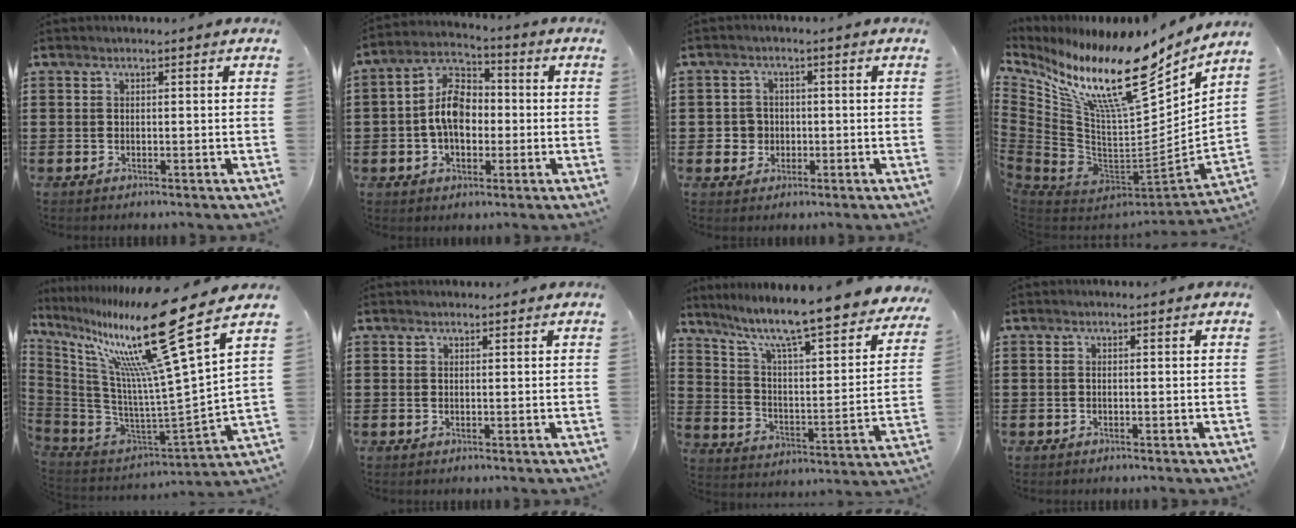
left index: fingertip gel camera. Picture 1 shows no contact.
{"total": 8.4, "force": [-0.7, 5.7, 6.1], "torque": [-0.141, 0.014, -0.018]}
{"total": 3.0, "force": [-0.4, 2.9, 0.6], "torque": [-0.026, 0.006, -0.013]}
{"total": 16.8, "force": [11.8, 3.8, 11.3], "torque": [-0.206, -0.094, 0.197]}
{"total": 19.2, "force": [13.0, -0.3, 14.2], "torque": [-0.258, -0.093, 0.187]}
{"total": 0.7, "force": [0.6, 0.2, 0.0], "torque": [-0.001, 0.001, 0.013]}
{"total": 9.0, "force": [7.4, 0.3, 5.1], "torque": [-0.120, -0.065, 0.116]}
{"total": 0.5, "force": [0.0, 0.1, 0.5], "torque": [-0.011, -0.002, 0.000]}